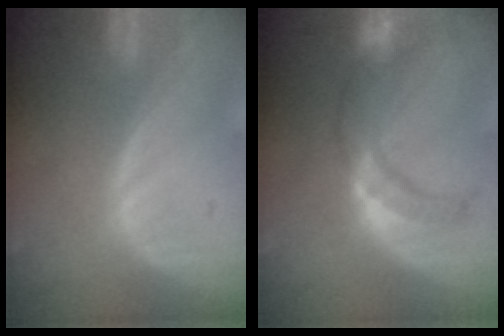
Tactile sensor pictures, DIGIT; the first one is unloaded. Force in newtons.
{"total": 7.6, "press": 7.6, "slide": 0.7}